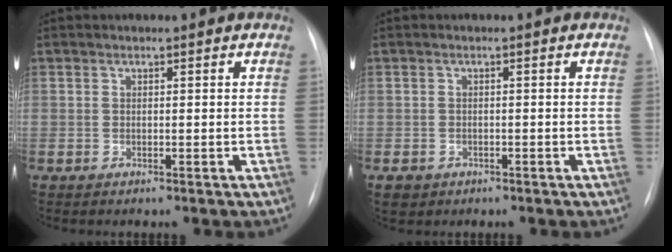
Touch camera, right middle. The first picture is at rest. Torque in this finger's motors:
{"motor_torque": [0.36, -0.18, 0.16, 0.02]}